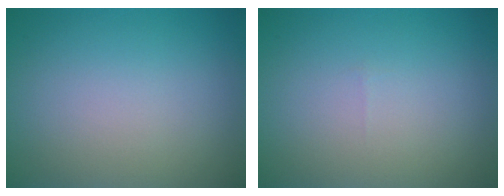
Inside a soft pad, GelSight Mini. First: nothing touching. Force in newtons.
{"total": 0.0}